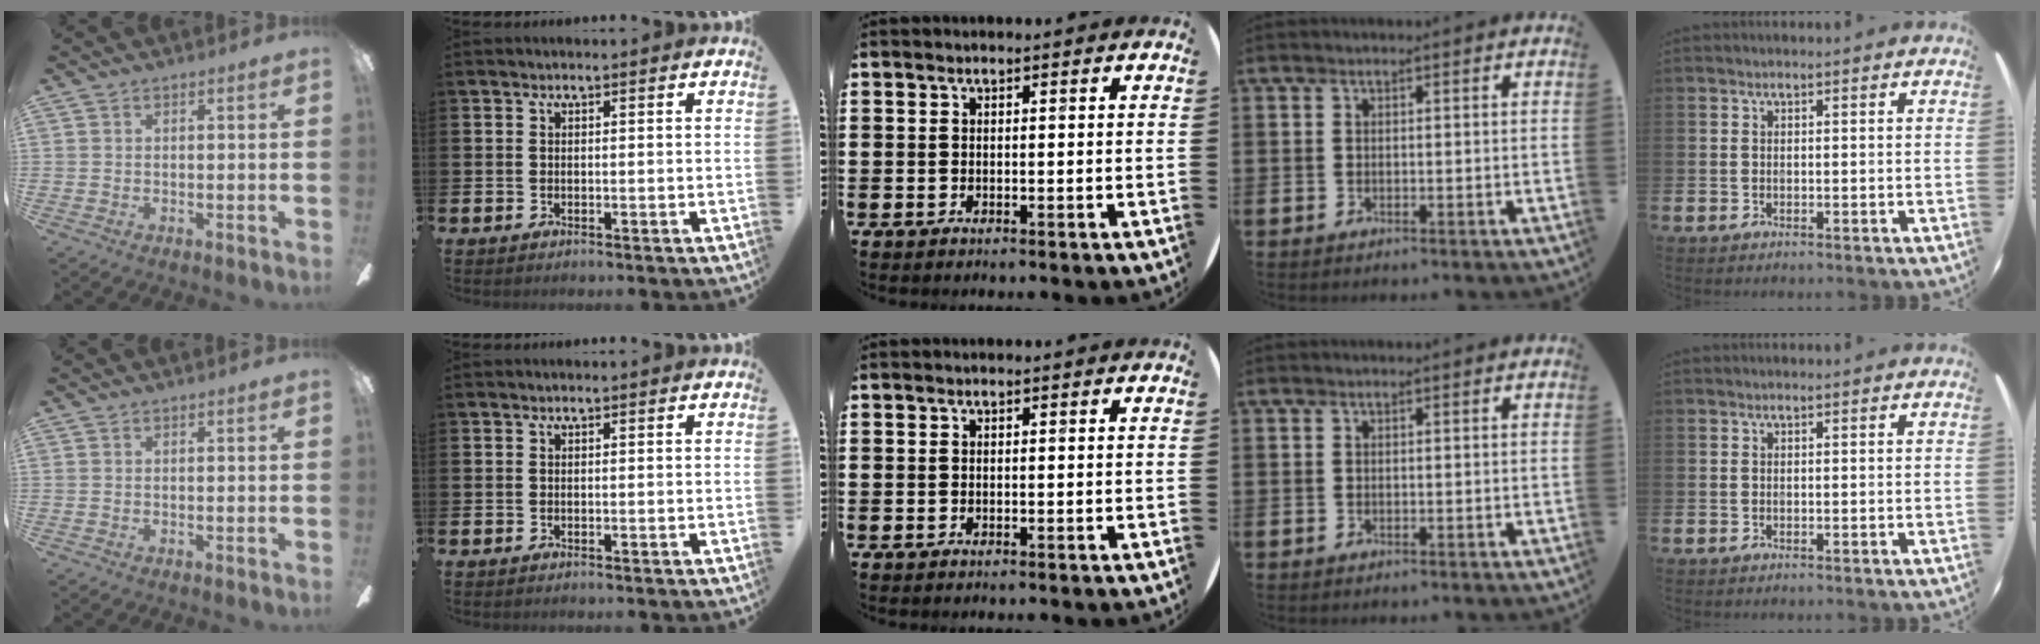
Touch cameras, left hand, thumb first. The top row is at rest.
{}